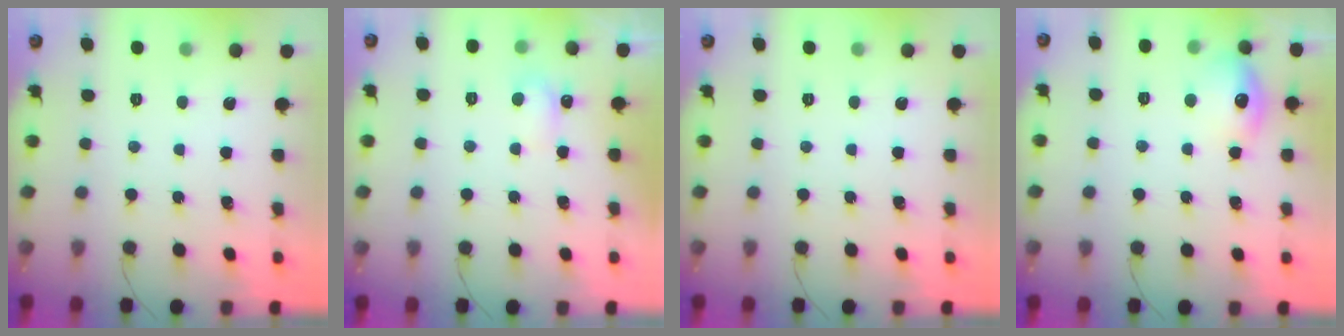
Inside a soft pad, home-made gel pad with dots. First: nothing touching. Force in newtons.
{"total": 3.9, "press": 3.8, "slide": 0.8}
{"total": 0.0}
{"total": 10.9, "press": 10.8, "slide": 0.5}